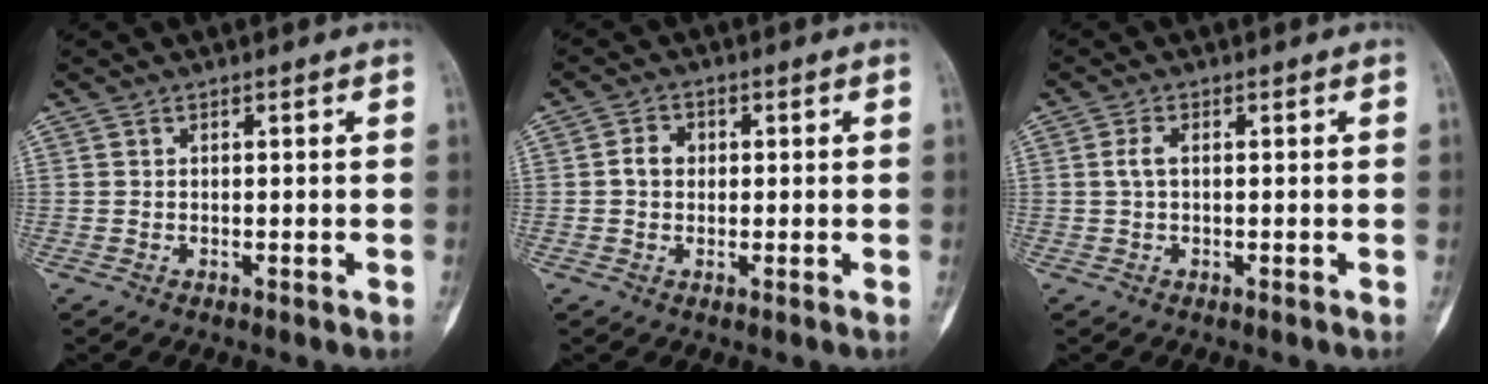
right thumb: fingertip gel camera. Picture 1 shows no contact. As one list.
[{"total": 3.0, "force": [0.1, 2.4, 1.8], "torque": [-0.026, 0.012, -0.001]}, {"total": 1.9, "force": [0.1, 0.7, 1.8], "torque": [-0.043, 0.000, -0.001]}]